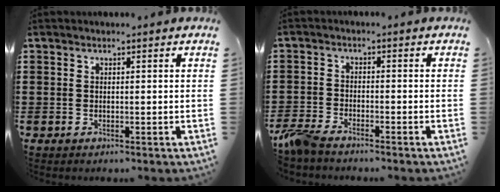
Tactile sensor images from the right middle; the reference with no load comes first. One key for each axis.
{"total": 3.6, "fx": -3.2, "fy": 0.6, "fz": 1.5, "tx": -0.060, "ty": -0.008, "tz": -0.074}